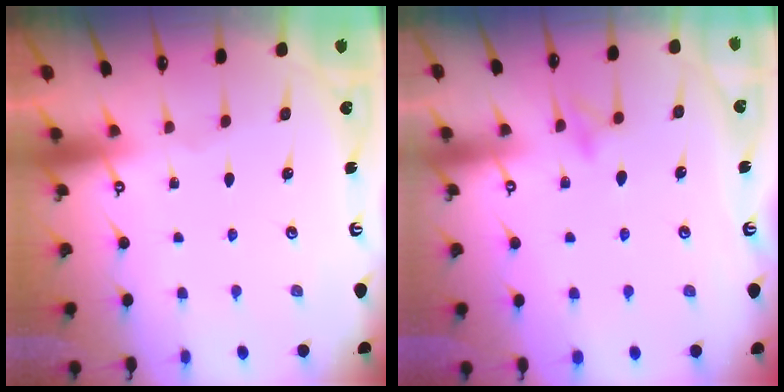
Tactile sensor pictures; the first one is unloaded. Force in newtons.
{"total": 10.2, "press": 10.2, "slide": 1.1}